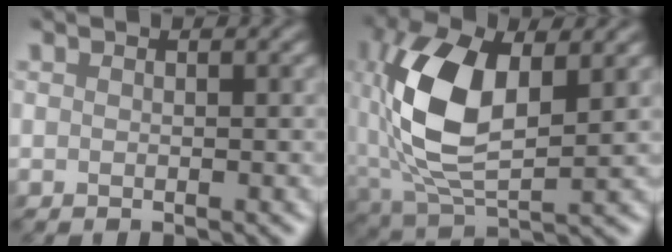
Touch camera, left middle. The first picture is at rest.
{"total": 10.0, "force": [0.9, 5.1, 8.5], "torque": [-0.205, 0.003, 0.015]}